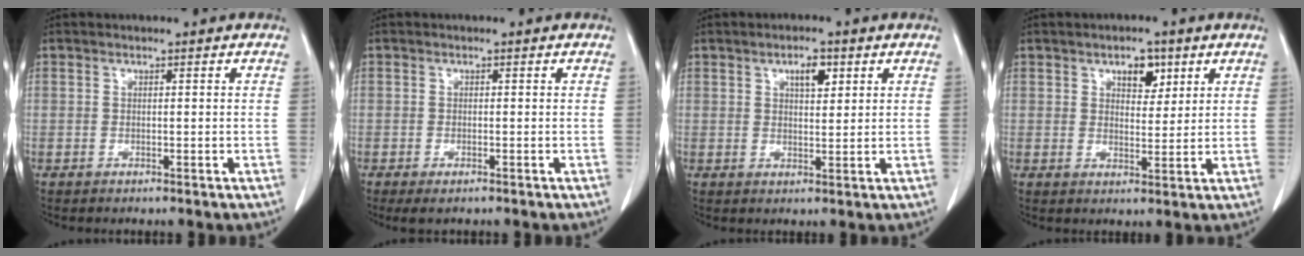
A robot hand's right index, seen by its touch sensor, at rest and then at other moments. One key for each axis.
{"total": 2.1, "fx": -1.4, "fy": 0.7, "fz": 1.4, "tx": -0.022, "ty": -0.005, "tz": -0.016}
{"total": 3.7, "fx": 1.8, "fy": 1.4, "fz": 2.8, "tx": -0.046, "ty": 0.000, "tz": 0.029}
{"total": 3.9, "fx": 2.2, "fy": 1.7, "fz": 2.8, "tx": -0.043, "ty": -0.002, "tz": 0.037}